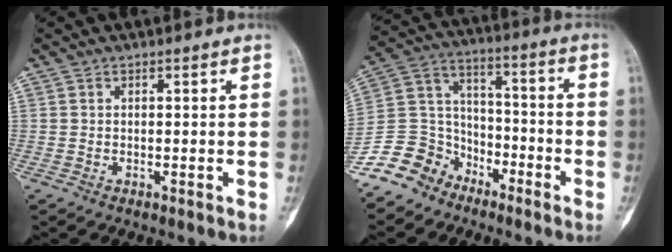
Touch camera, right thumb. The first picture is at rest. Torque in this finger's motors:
{"motor_torque": [1.03, 1.24, -0.39, -0.85, 0.00]}